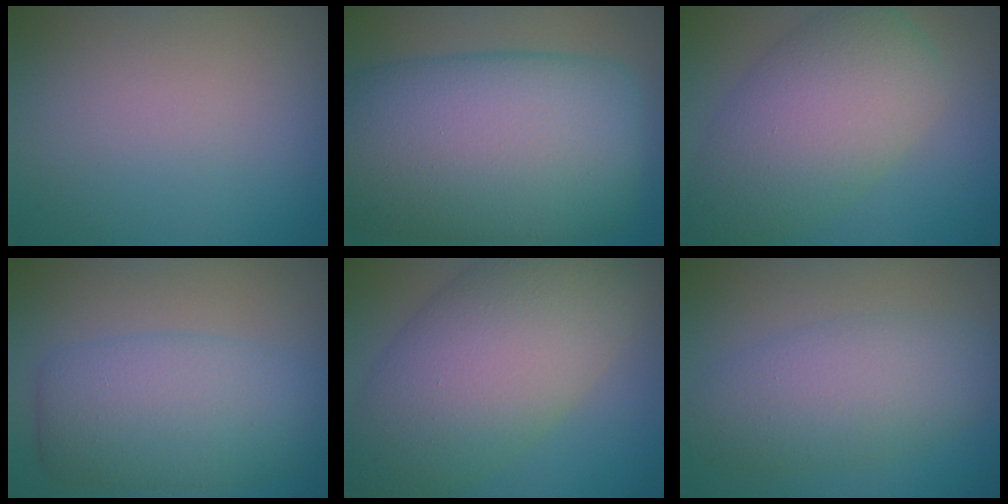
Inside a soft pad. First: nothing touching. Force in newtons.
{"total": 17.6, "press": 17.6, "slide": 0.1}
{"total": 8.3, "press": 8.3, "slide": 0.2}
{"total": 7.1, "press": 7.1, "slide": 0.2}
{"total": 11.3, "press": 11.3, "slide": 0.4}
{"total": 5.5, "press": 5.5, "slide": 0.1}